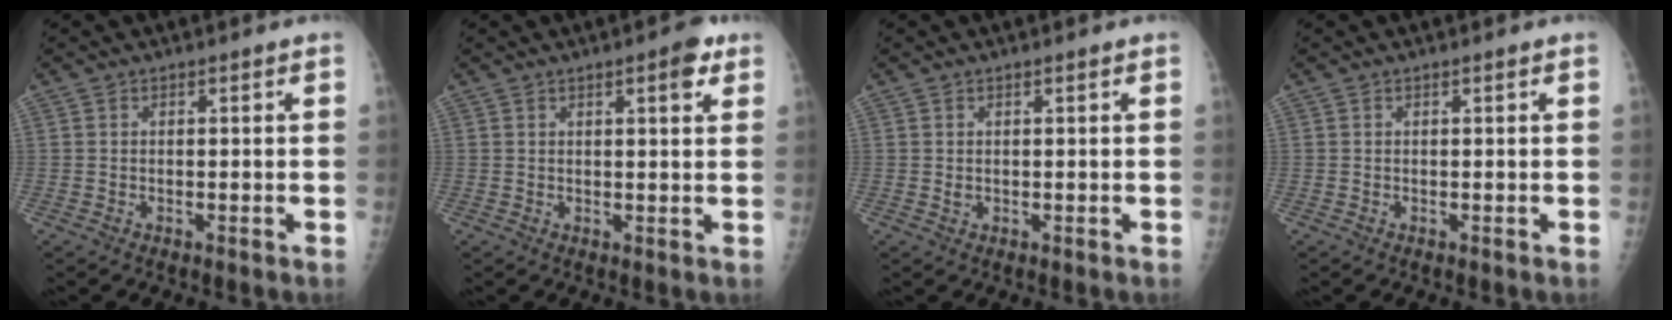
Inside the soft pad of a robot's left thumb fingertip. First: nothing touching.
{"total": 4.1, "force": [2.2, 1.1, 3.3], "torque": [-0.036, -0.007, 0.025]}
{"total": 1.0, "force": [0.4, 0.5, 0.7], "torque": [-0.010, -0.003, 0.011]}
{"total": 0.0}